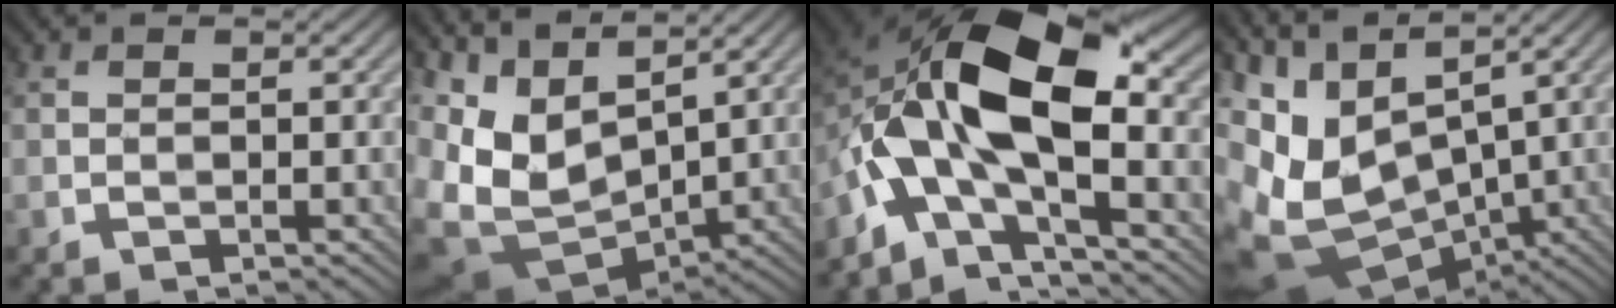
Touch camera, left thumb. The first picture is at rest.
{"total": 9.5, "force": [2.7, 5.7, 7.1], "torque": [-0.167, -0.013, 0.064]}
{"total": 14.4, "force": [-2.4, 7.2, 12.3], "torque": [-0.210, 0.007, -0.053]}
{"total": 12.9, "force": [1.0, 7.6, 10.3], "torque": [-0.236, -0.016, 0.048]}